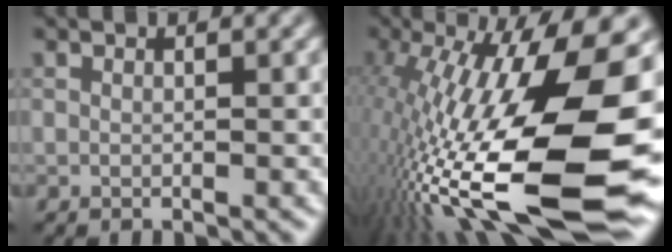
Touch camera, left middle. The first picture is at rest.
{"total": 19.8, "force": [-5.0, 6.4, 18.0], "torque": [-0.329, 0.005, -0.088]}